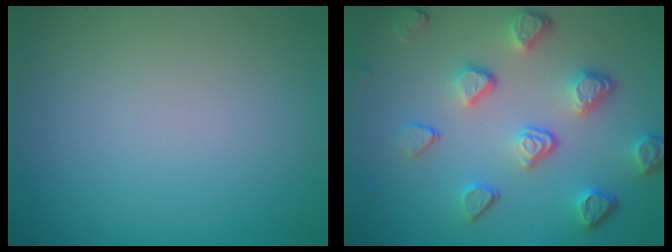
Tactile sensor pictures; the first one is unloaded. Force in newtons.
{"total": 5.1, "press": 3.8, "slide": 3.3}